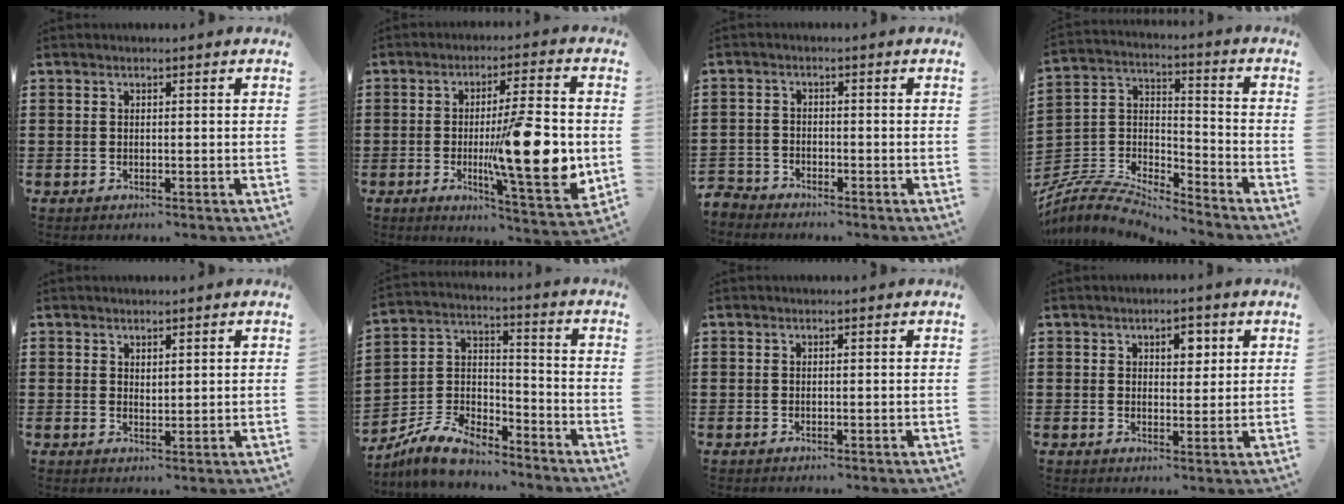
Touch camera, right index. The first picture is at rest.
{"total": 15.4, "force": [-1.6, 3.2, 14.9], "torque": [-0.226, -0.016, -0.028]}
{"total": 2.6, "force": [-2.5, 0.7, -0.1], "torque": [-0.012, -0.003, -0.060]}
{"total": 7.6, "force": [-7.3, 1.0, 1.9], "torque": [-0.048, 0.000, -0.150]}
{"total": 1.2, "force": [1.1, 0.3, 0.2], "torque": [-0.005, 0.001, 0.021]}
{"total": 8.5, "force": [-7.5, 2.6, 2.8], "torque": [-0.072, 0.017, -0.151]}
{"total": 0.0}
{"total": 3.5, "force": [1.7, 1.9, 2.4], "torque": [-0.027, 0.000, 0.022]}